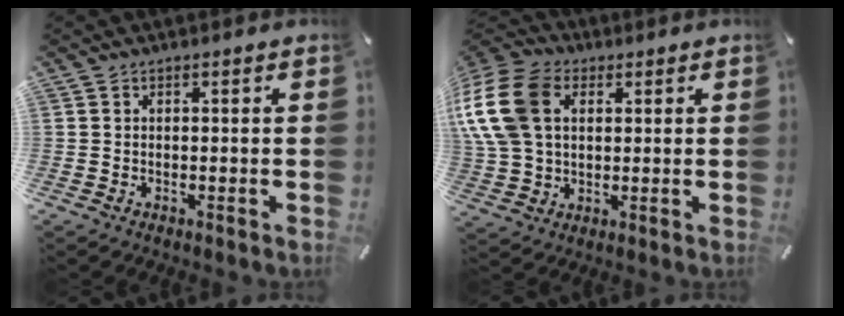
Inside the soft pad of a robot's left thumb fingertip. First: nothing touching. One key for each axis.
{"total": 17.2, "fx": 4.4, "fy": 12.8, "fz": 10.7, "tx": -0.266, "ty": 0.004, "tz": 0.079}